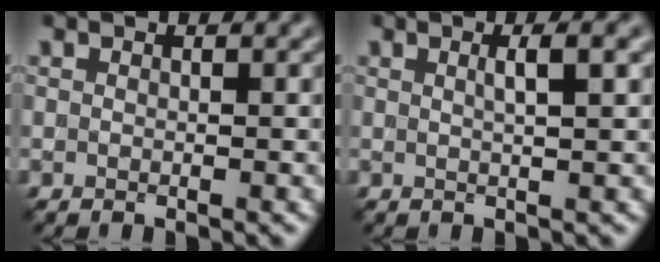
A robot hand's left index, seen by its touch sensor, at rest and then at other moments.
{"total": 2.6, "force": [0.8, 0.6, 2.5], "torque": [-0.024, 0.008, 0.006]}